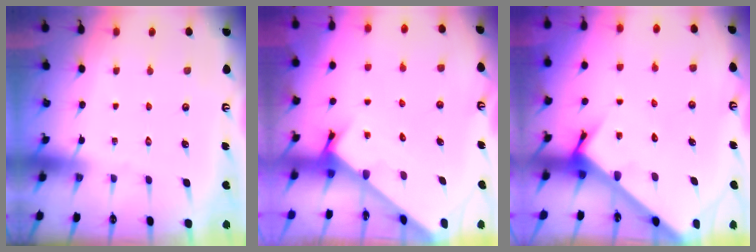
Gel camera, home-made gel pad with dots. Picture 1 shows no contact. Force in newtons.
{"total": 2.2, "press": 2.2, "slide": 0.1}
{"total": 5.6, "press": 5.6, "slide": 0.4}